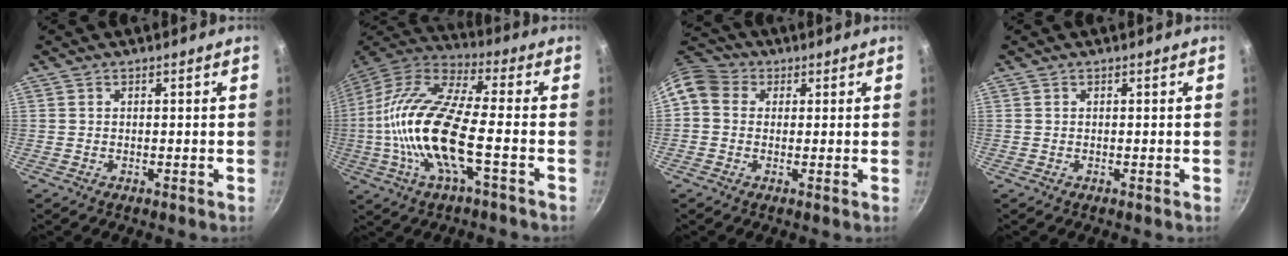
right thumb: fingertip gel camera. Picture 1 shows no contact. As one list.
[{"total": 19.7, "force": [-3.6, 6.5, 18.2], "torque": [-0.365, 0.034, -0.085]}, {"total": 7.4, "force": [1.4, 6.3, 3.7], "torque": [-0.053, 0.014, 0.005]}, {"total": 0.0}]